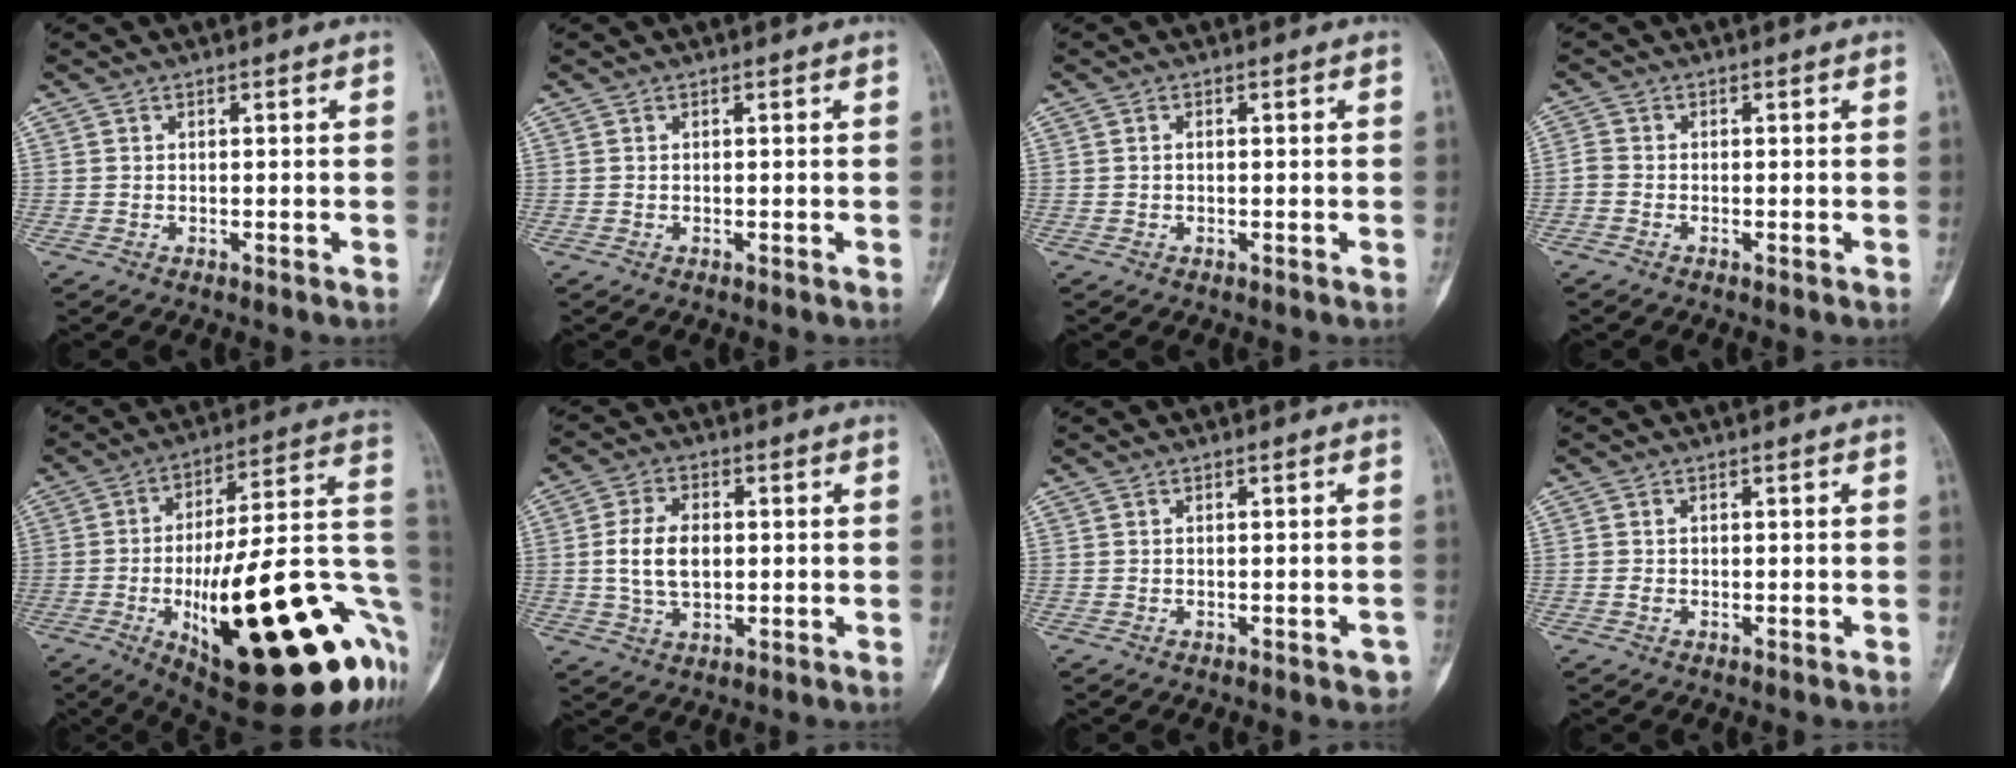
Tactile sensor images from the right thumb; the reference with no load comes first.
{"total": 0.0}
{"total": 0.5, "force": [0.0, 0.3, 0.4], "torque": [-0.012, 0.002, 0.000]}
{"total": 1.5, "force": [-0.8, 1.0, 0.8], "torque": [-0.016, 0.002, -0.025]}
{"total": 37.1, "force": [-10.5, 11.8, 33.5], "torque": [-0.384, 0.024, -0.144]}
{"total": 8.4, "force": [0.2, 5.2, 6.5], "torque": [-0.117, 0.004, 0.006]}
{"total": 2.0, "force": [-1.1, 0.8, 1.4], "torque": [-0.008, 0.012, -0.011]}
{"total": 0.8, "force": [-0.2, 0.7, 0.4], "torque": [-0.003, 0.002, -0.005]}